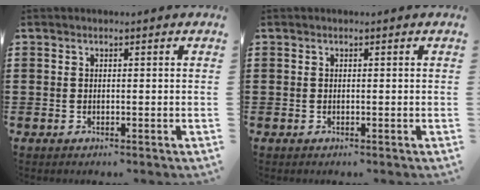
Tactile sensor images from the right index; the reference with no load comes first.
{"total": 0.0}